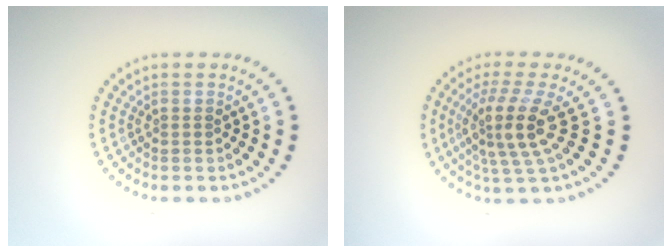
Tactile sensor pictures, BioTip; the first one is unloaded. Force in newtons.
{"total": 4.3, "press": 3.2, "slide": 2.8}